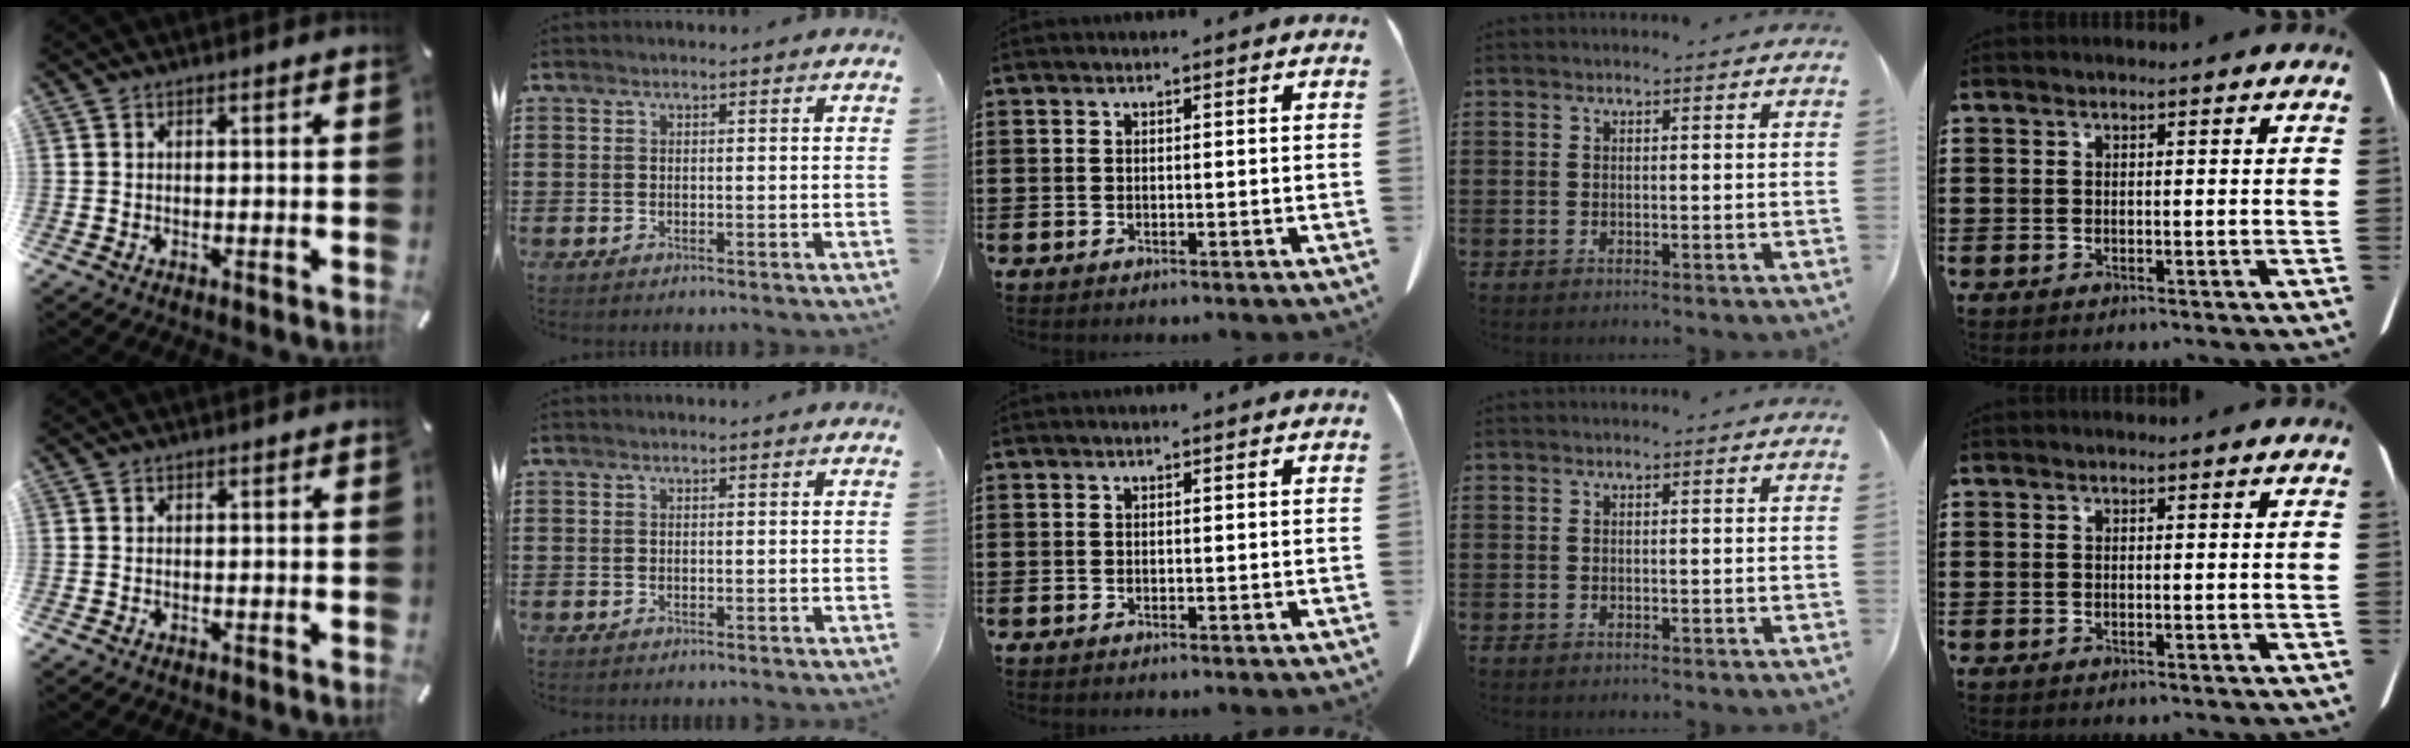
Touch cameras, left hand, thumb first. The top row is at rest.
{}